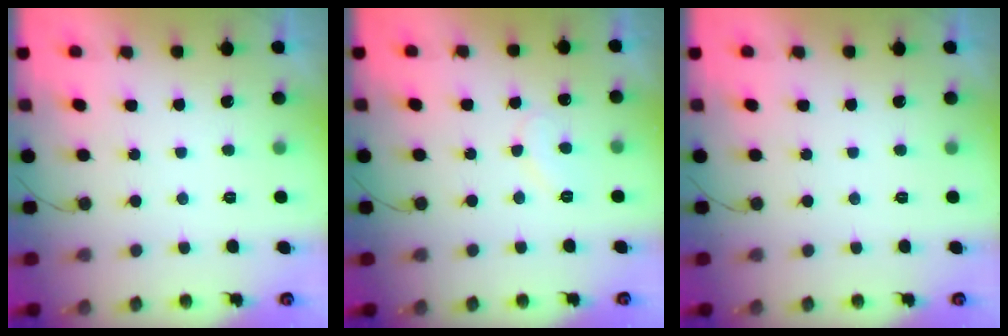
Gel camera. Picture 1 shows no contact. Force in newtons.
{"total": 7.2, "press": 7.2, "slide": 0.5}
{"total": 0.0}